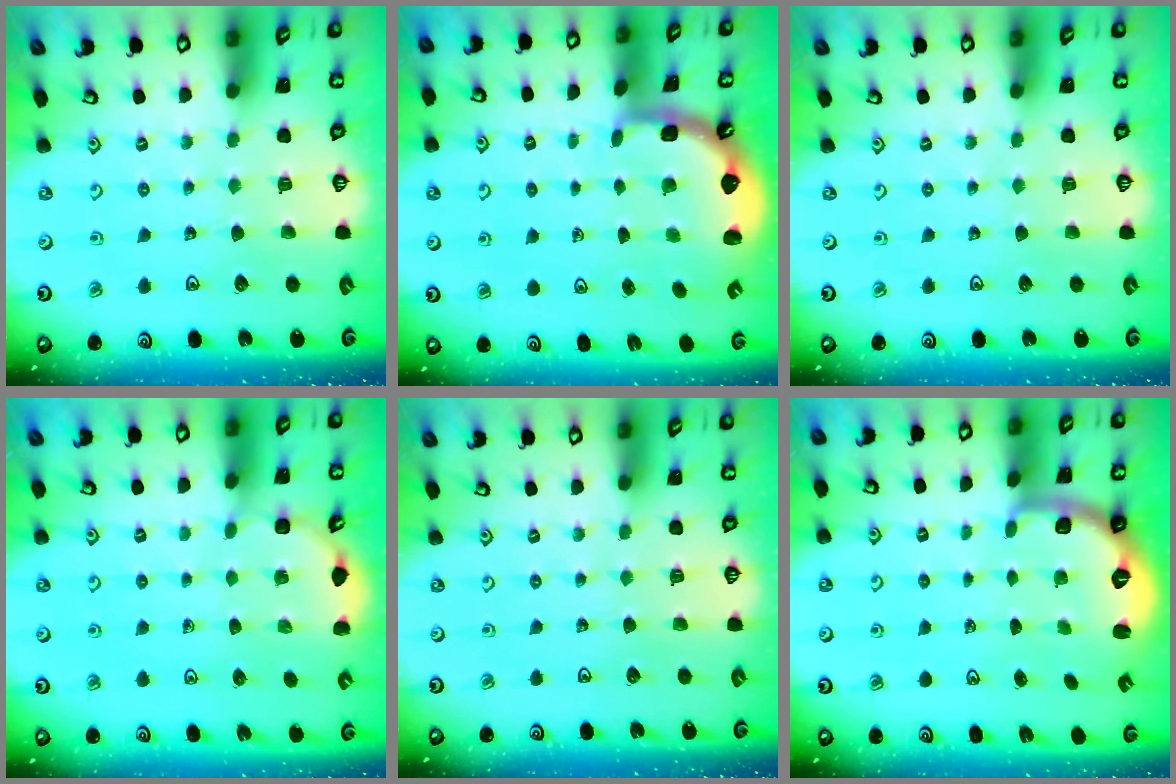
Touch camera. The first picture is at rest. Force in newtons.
{"total": 2.6, "press": 1.7, "slide": 1.9}
{"total": 0.0}
{"total": 3.0, "press": 2.8, "slide": 1.1}
{"total": 0.0}
{"total": 2.6, "press": 1.4, "slide": 2.2}